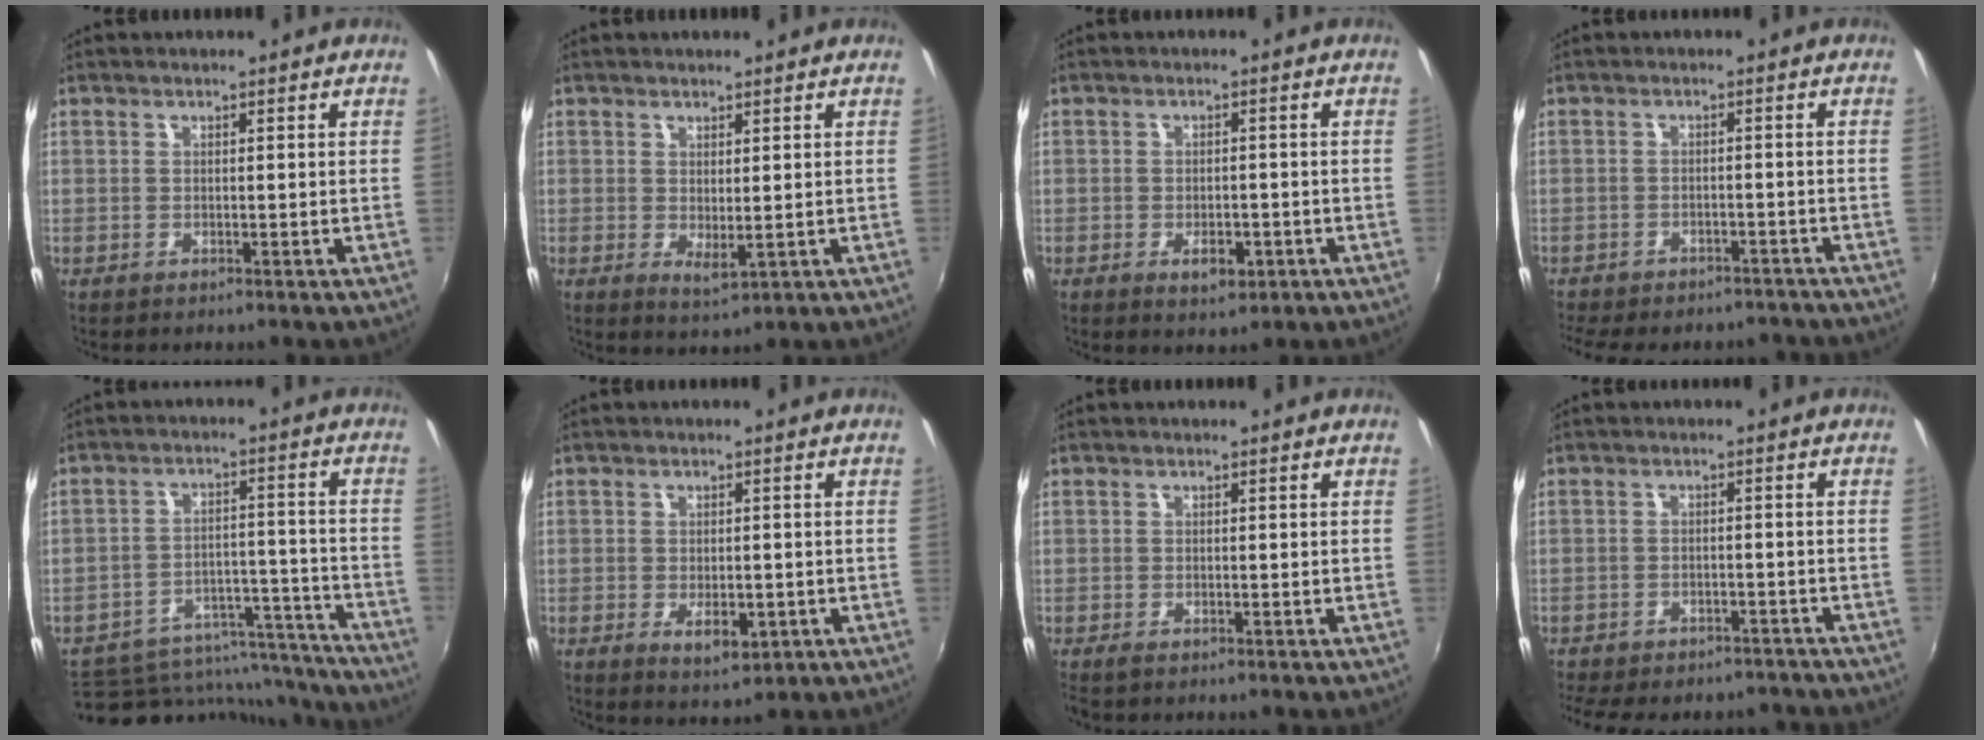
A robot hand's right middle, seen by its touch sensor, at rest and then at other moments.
{"total": 2.5, "force": [0.6, 0.9, 2.3], "torque": [-0.038, -0.009, 0.011]}
{"total": 4.0, "force": [-1.8, 2.3, 2.8], "torque": [-0.057, -0.007, -0.024]}
{"total": 13.9, "force": [-12.0, 4.9, 5.1], "torque": [-0.120, -0.011, -0.156]}
{"total": 17.3, "force": [-15.3, 7.0, 3.8], "torque": [-0.070, 0.040, -0.194]}
{"total": 4.7, "force": [-1.5, 2.5, 3.8], "torque": [-0.071, -0.013, -0.018]}
{"total": 1.1, "force": [-0.9, 0.3, 0.6], "torque": [-0.011, -0.006, -0.016]}
{"total": 15.2, "force": [-13.1, 5.4, 5.7], "torque": [-0.133, -0.009, -0.171]}